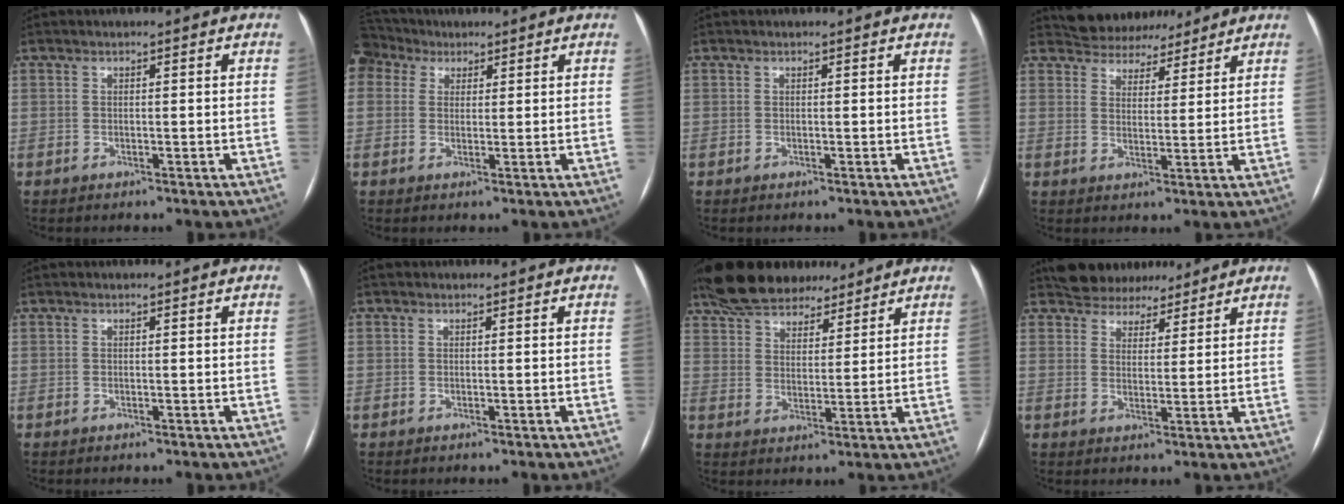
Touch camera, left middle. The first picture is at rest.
{"total": 6.1, "force": [4.2, 4.2, 1.6], "torque": [-0.046, 0.041, 0.088]}
{"total": 0.0}
{"total": 8.1, "force": [7.4, 3.2, 0.9], "torque": [-0.006, 0.013, 0.103]}
{"total": 0.0}
{"total": 0.0}
{"total": 15.3, "force": [12.7, 5.6, 6.4], "torque": [-0.120, 0.036, 0.209]}
{"total": 7.3, "force": [6.5, 3.1, 1.2], "torque": [-0.007, 0.011, 0.094]}